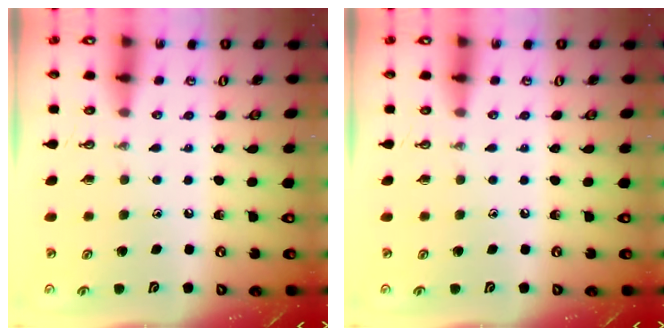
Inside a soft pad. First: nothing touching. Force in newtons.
{"total": 0.0}